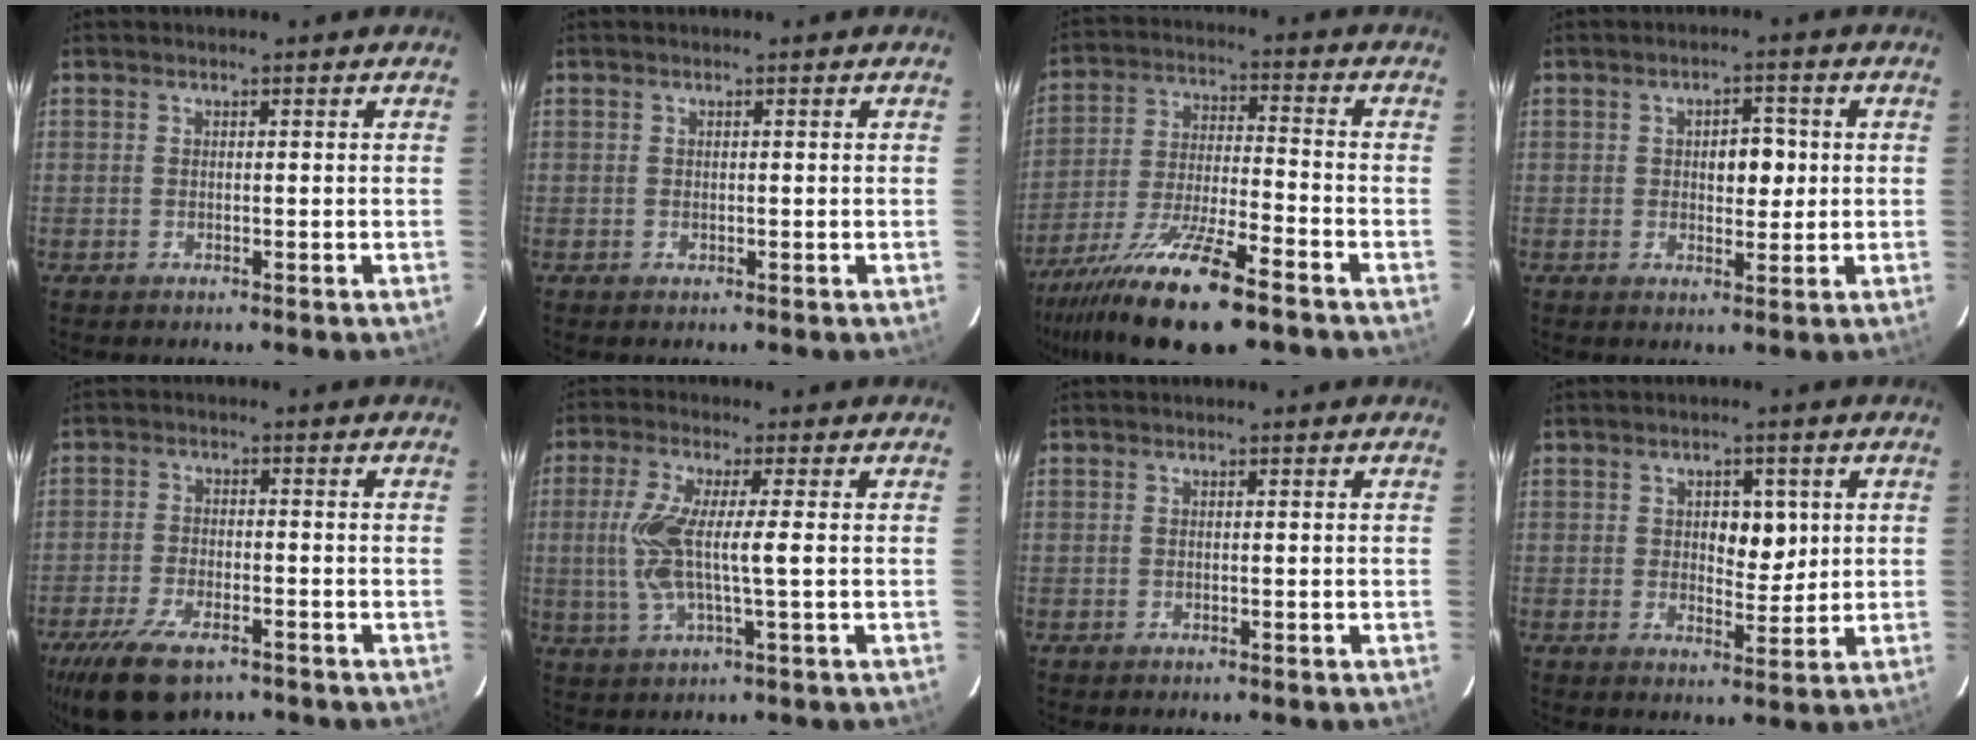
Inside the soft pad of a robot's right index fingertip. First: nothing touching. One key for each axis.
{"total": 0.0}
{"total": 16.4, "fx": -11.2, "fy": 2.0, "fz": 11.8, "tx": -0.220, "ty": -0.038, "tz": -0.202}
{"total": 4.4, "fx": 0.5, "fy": 2.3, "fz": 3.7, "tx": -0.051, "ty": 0.008, "tz": 0.011}
{"total": 9.8, "fx": -6.8, "fy": 3.5, "fz": 6.2, "tx": -0.115, "ty": -0.015, "tz": -0.113}
{"total": 7.8, "fx": 0.0, "fy": 0.8, "fz": 7.7, "tx": -0.174, "ty": 0.000, "tz": -0.001}
{"total": 0.0}
{"total": 5.0, "fx": 1.3, "fy": 2.8, "fz": 3.9, "tx": -0.050, "ty": 0.003, "tz": 0.023}